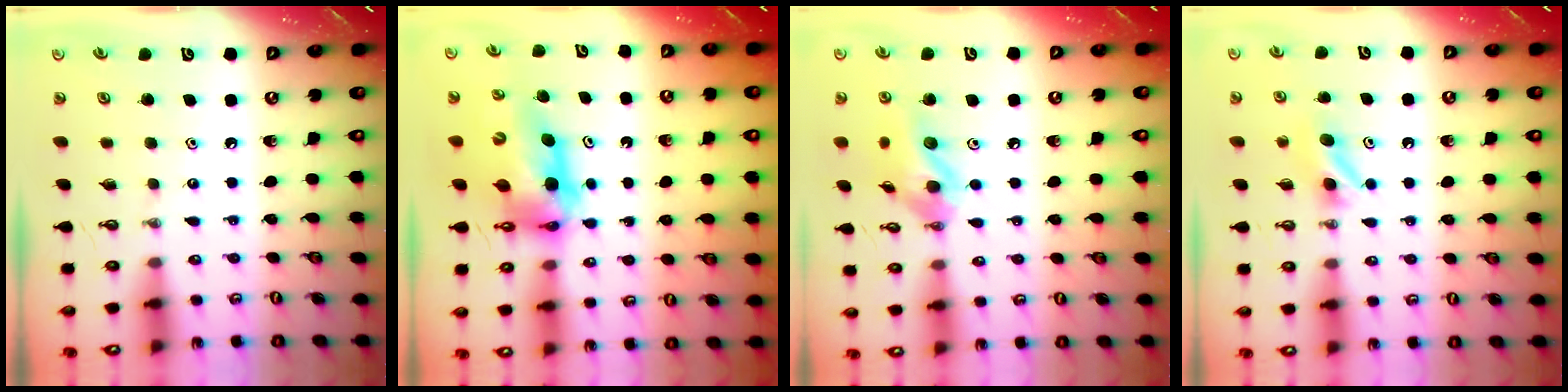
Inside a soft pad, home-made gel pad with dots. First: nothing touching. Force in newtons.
{"total": 11.2, "press": 11.1, "slide": 1.0}
{"total": 13.1, "press": 13.0, "slide": 1.5}
{"total": 4.5, "press": 3.9, "slide": 2.4}